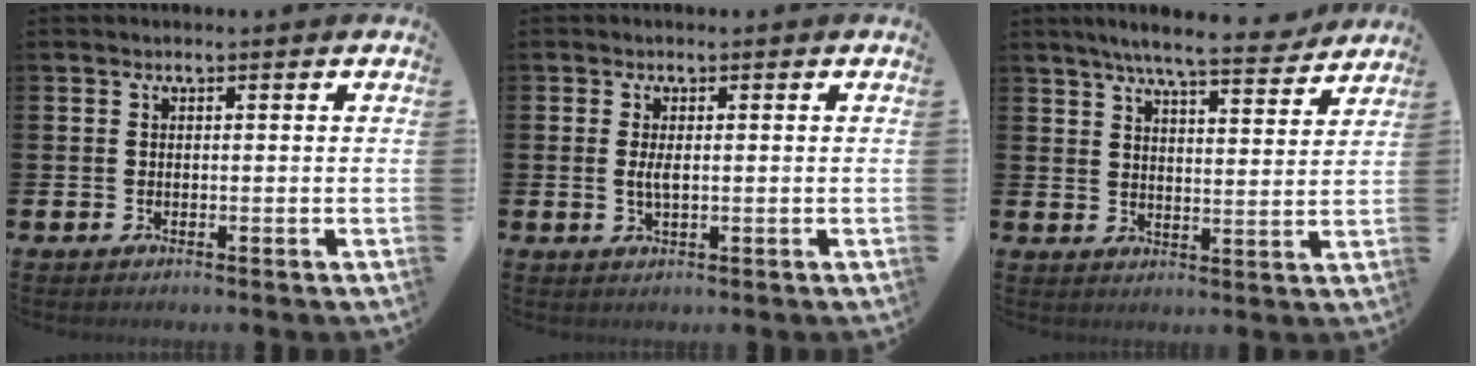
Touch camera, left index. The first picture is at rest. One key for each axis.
{"total": 1.9, "fx": 0.2, "fy": 0.6, "fz": 1.7, "tx": -0.030, "ty": 0.001, "tz": 0.001}
{"total": 7.5, "fx": 6.8, "fy": 0.5, "fz": 2.9, "tx": -0.051, "ty": -0.041, "tz": 0.115}